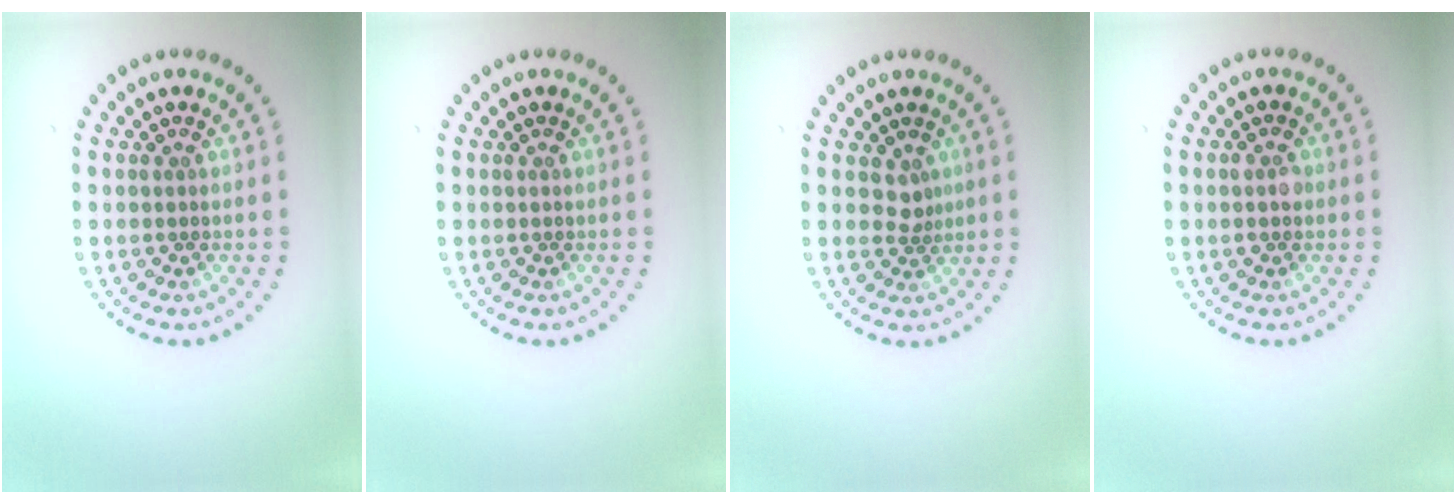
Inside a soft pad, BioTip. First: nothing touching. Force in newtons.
{"total": 0.0}
{"total": 1.5, "press": 1.0, "slide": 1.0}
{"total": 1.1, "press": 1.1, "slide": 0.1}